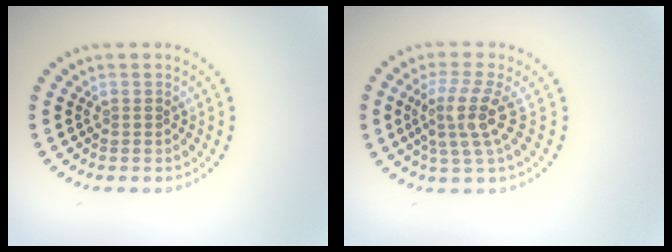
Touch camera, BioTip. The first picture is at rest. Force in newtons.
{"total": 3.8, "press": 2.8, "slide": 2.6}